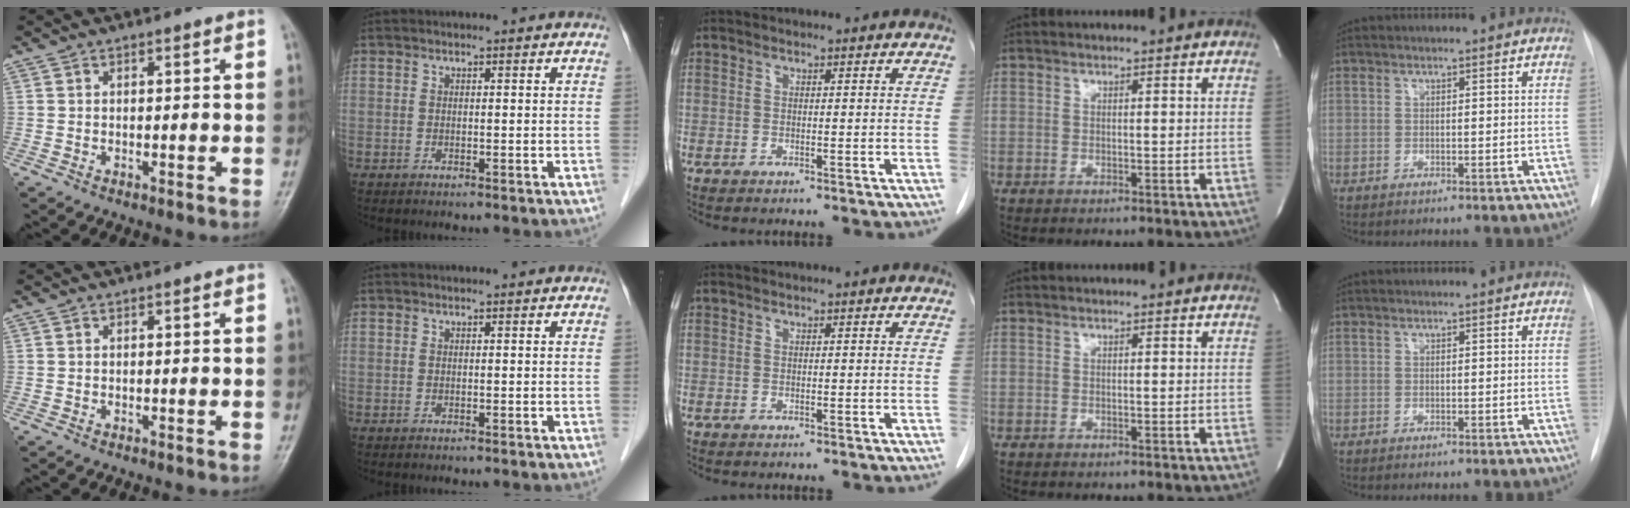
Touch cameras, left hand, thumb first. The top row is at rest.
{}